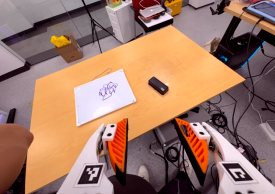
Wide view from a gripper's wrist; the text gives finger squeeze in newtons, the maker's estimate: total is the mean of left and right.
{"total": 0.0}